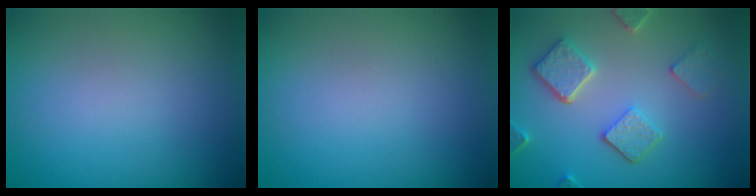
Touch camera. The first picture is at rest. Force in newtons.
{"total": 0.0}
{"total": 5.0, "press": 3.9, "slide": 3.2}